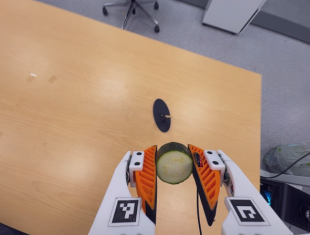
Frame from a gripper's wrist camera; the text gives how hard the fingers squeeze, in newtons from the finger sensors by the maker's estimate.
{"total": 10.7, "left": 9.9, "right": 11.4}